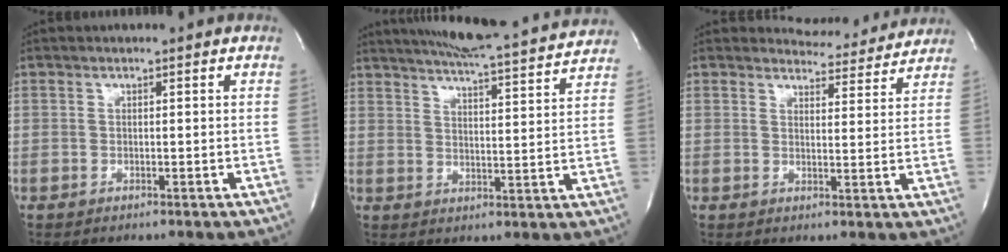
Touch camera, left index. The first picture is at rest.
{"total": 19.1, "force": [17.5, 1.2, 7.5], "torque": [-0.124, -0.007, 0.229]}
{"total": 6.4, "force": [6.3, 1.3, -0.5], "torque": [0.010, -0.011, 0.068]}